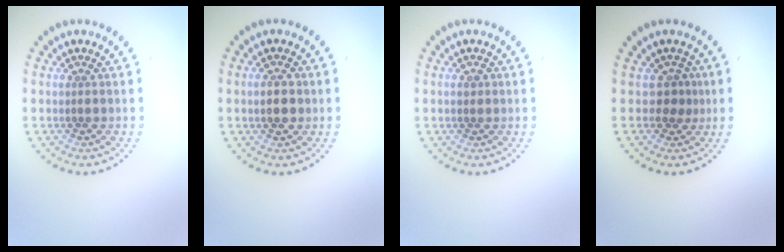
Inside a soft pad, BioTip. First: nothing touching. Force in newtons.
{"total": 2.6, "press": 2.6, "slide": 0.0}
{"total": 0.9, "press": 0.9, "slide": 0.1}
{"total": 1.8, "press": 1.3, "slide": 1.3}